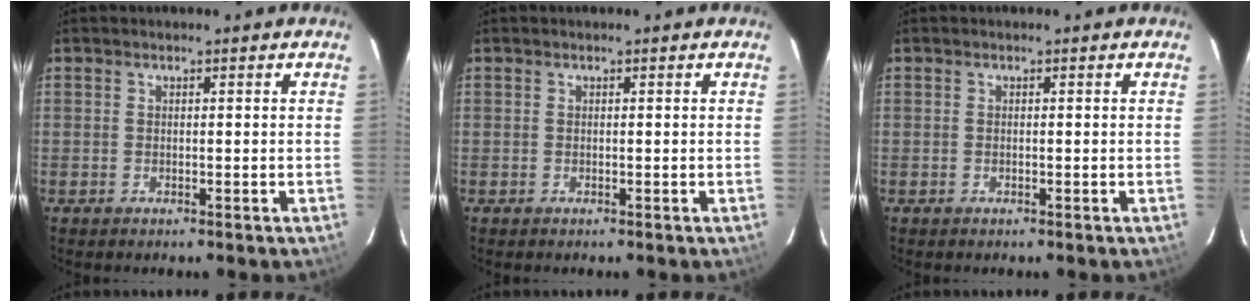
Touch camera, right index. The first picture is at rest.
{"total": 0.0}
{"total": 0.0}